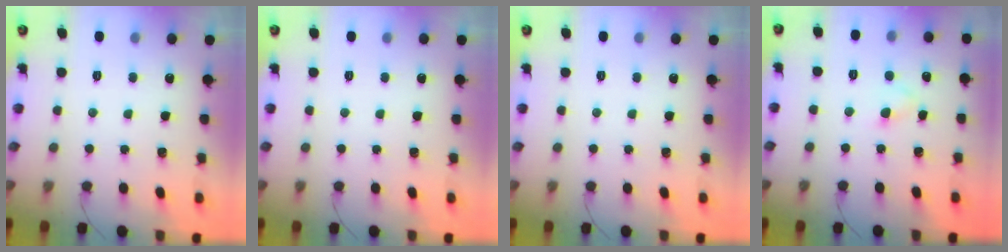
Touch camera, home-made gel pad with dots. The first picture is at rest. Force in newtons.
{"total": 0.0}
{"total": 0.0}
{"total": 2.5, "press": 2.3, "slide": 1.0}